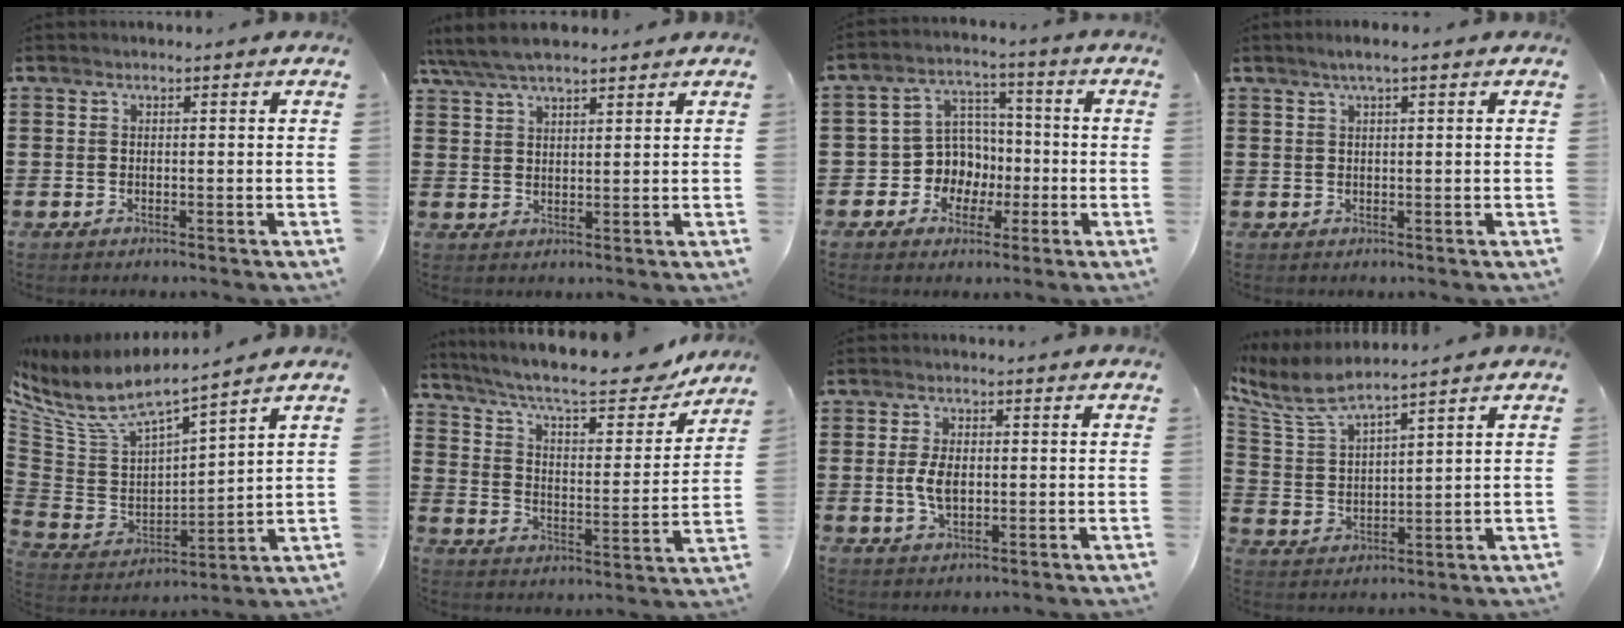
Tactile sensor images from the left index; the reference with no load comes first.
{"total": 5.5, "force": [4.6, 1.4, 2.7], "torque": [-0.064, -0.004, 0.085]}
{"total": 7.4, "force": [-1.2, 7.0, 2.0], "torque": [-0.068, 0.011, -0.019]}
{"total": 2.0, "force": [1.1, 0.1, 1.7], "torque": [-0.033, 0.001, 0.019]}
{"total": 7.2, "force": [5.6, 2.0, 4.1], "torque": [-0.107, -0.043, 0.092]}
{"total": 10.9, "force": [9.1, 1.9, 5.6], "torque": [-0.119, -0.056, 0.150]}
{"total": 4.6, "force": [0.1, 2.5, 3.9], "torque": [-0.092, 0.003, -0.004]}
{"total": 6.5, "force": [5.7, 0.7, 3.0], "torque": [-0.085, -0.028, 0.097]}